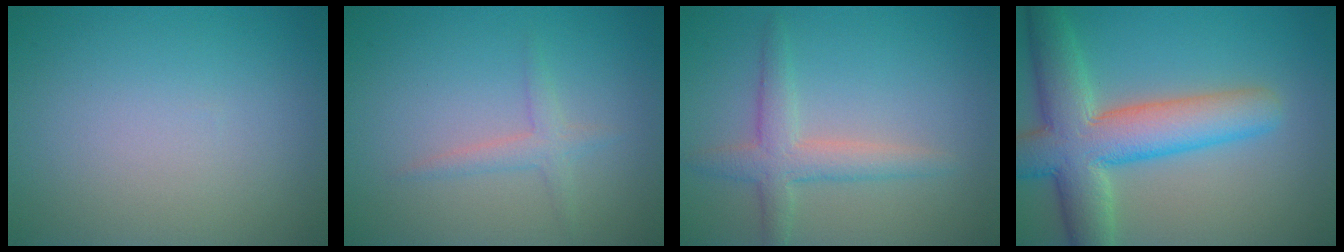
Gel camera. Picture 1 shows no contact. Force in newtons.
{"total": 1.7, "press": 1.7, "slide": 0.1}
{"total": 3.2, "press": 3.2, "slide": 0.2}
{"total": 9.1, "press": 9.1, "slide": 0.3}